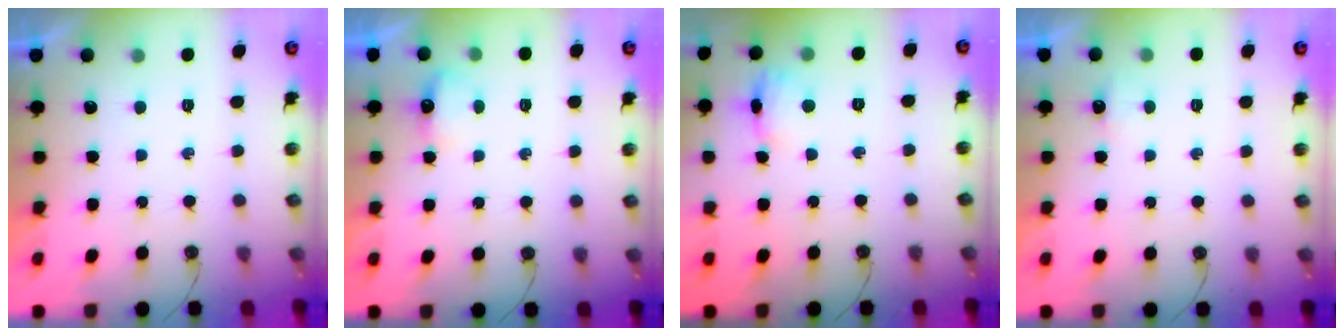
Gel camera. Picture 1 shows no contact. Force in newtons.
{"total": 4.0, "press": 3.9, "slide": 0.7}
{"total": 6.1, "press": 6.0, "slide": 1.2}
{"total": 2.8, "press": 2.8, "slide": 0.4}